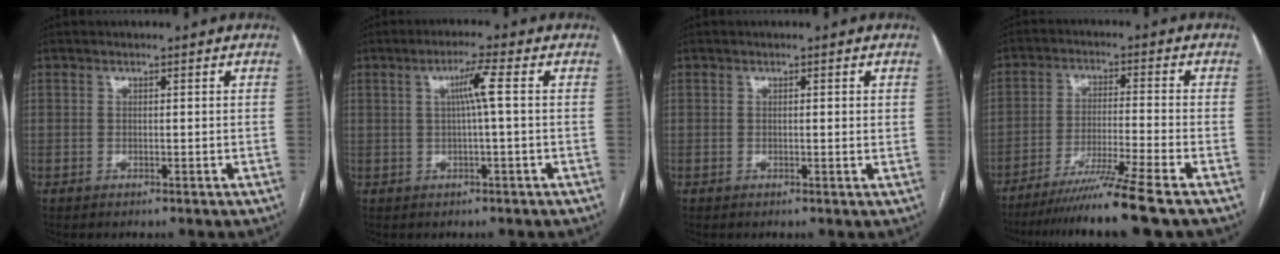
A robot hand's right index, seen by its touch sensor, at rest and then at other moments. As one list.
[{"total": 4.0, "force": [0.6, -0.7, 3.9], "torque": [-0.071, 0.007, 0.012]}, {"total": 0.9, "force": [0.3, 0.1, 0.9], "torque": [-0.015, 0.000, 0.003]}, {"total": 11.2, "force": [-8.7, -2.8, 6.5], "torque": [-0.101, -0.040, -0.144]}]